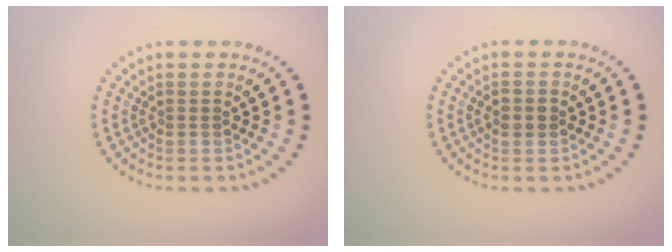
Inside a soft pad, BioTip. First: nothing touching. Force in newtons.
{"total": 1.4, "press": 1.4, "slide": 0.2}